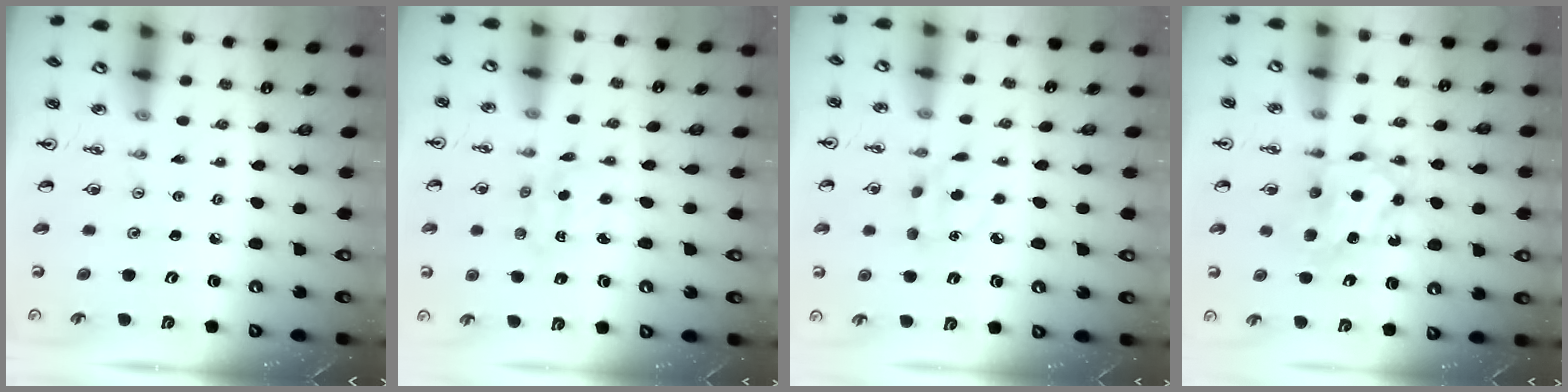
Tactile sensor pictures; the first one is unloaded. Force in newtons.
{"total": 2.2, "press": 2.1, "slide": 0.5}
{"total": 5.6, "press": 5.5, "slide": 0.6}
{"total": 6.9, "press": 6.9, "slide": 0.3}